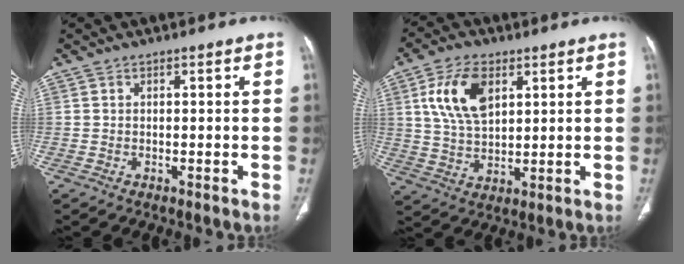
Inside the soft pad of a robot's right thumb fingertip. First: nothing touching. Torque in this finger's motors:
{"motor_torque": [-0.42, 0.48, 0.05, 0.05, 0.22]}